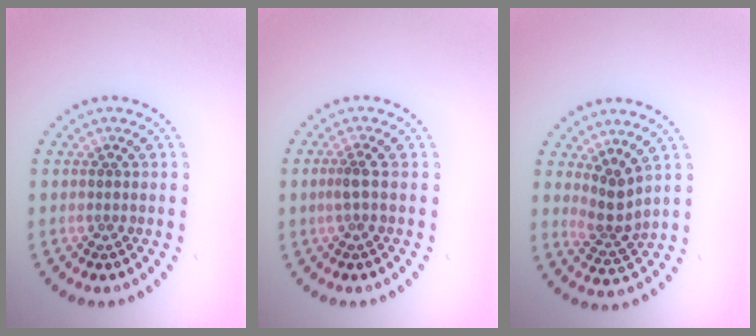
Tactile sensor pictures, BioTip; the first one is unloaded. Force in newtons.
{"total": 1.3, "press": 1.0, "slide": 0.8}
{"total": 2.7, "press": 1.9, "slide": 2.0}